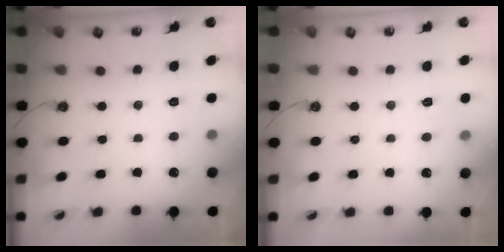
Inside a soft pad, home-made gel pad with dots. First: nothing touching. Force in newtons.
{"total": 2.7, "press": 2.7, "slide": 0.4}